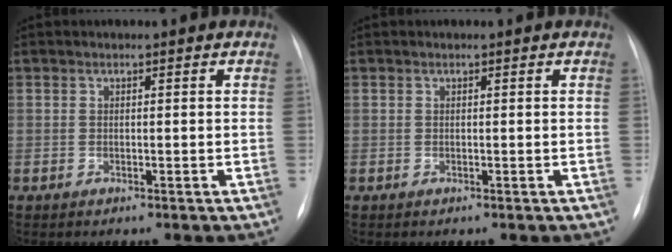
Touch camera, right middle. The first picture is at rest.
{"total": 0.0}